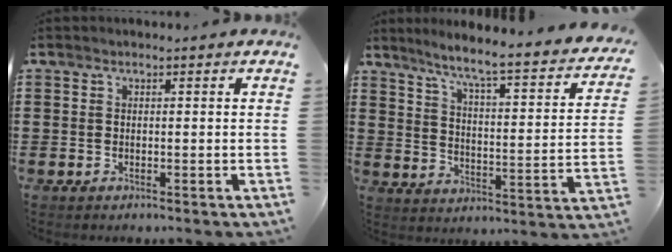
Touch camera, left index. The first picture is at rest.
{"total": 5.5, "force": [4.6, -0.7, 2.9], "torque": [-0.079, -0.045, 0.062]}